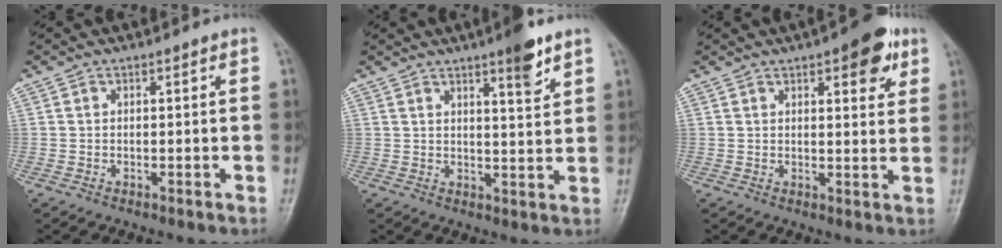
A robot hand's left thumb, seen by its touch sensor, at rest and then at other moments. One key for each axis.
{"total": 6.2, "fx": 4.0, "fy": 1.3, "fz": 4.5, "tx": -0.053, "ty": -0.025, "tz": 0.057}
{"total": 8.3, "fx": 4.2, "fy": 3.3, "fz": 6.4, "tx": -0.056, "ty": -0.013, "tz": 0.049}